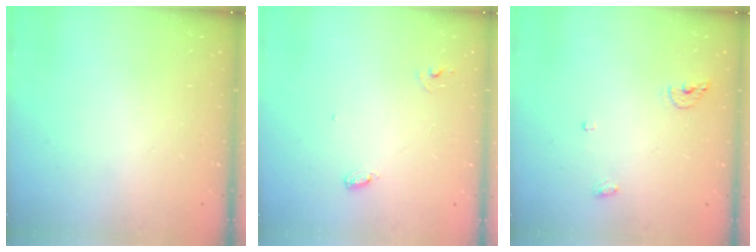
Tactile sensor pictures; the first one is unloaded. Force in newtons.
{"total": 5.0, "press": 5.0, "slide": 0.4}
{"total": 5.7, "press": 5.7, "slide": 1.0}